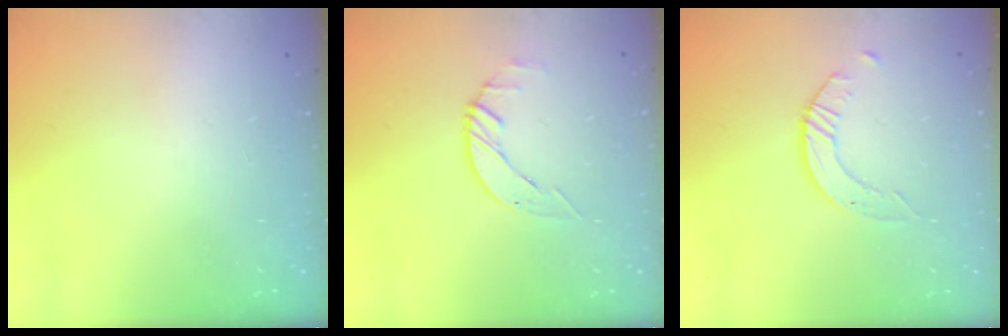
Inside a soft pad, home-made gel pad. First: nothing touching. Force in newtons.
{"total": 2.6, "press": 2.6, "slide": 0.3}
{"total": 3.0, "press": 3.0, "slide": 0.2}